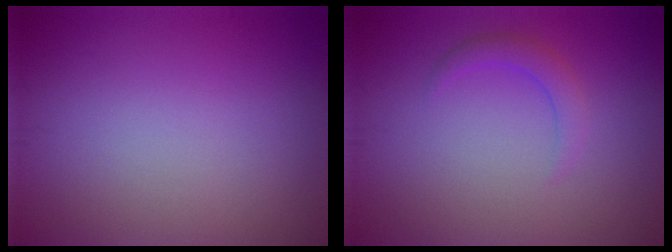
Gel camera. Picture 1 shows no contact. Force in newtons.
{"total": 1.8, "press": 1.8, "slide": 0.2}